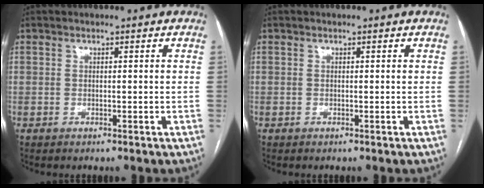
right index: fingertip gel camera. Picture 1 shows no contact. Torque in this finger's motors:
{"motor_torque": [-0.02, 0.01, 0.03, 0.01]}